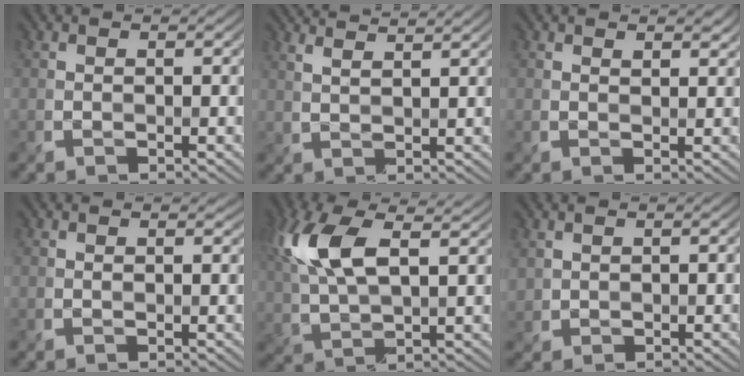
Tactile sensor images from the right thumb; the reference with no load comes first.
{"total": 5.5, "force": [4.5, 1.1, 3.0], "torque": [-0.039, 0.022, 0.050]}
{"total": 1.7, "force": [1.4, 0.7, 0.6], "torque": [-0.012, -0.003, 0.028]}
{"total": 0.9, "force": [0.8, 0.3, 0.3], "torque": [-0.002, 0.000, 0.015]}
{"total": 11.6, "force": [4.2, 5.3, 9.4], "torque": [-0.228, 0.011, 0.074]}
{"total": 1.3, "force": [0.8, 1.0, 0.3], "torque": [-0.010, -0.001, 0.018]}